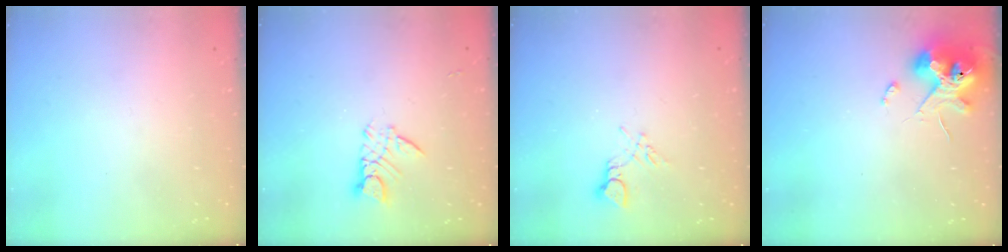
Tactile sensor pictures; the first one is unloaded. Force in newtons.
{"total": 6.4, "press": 6.4, "slide": 0.5}
{"total": 5.2, "press": 5.1, "slide": 0.7}
{"total": 11.8, "press": 11.6, "slide": 1.9}